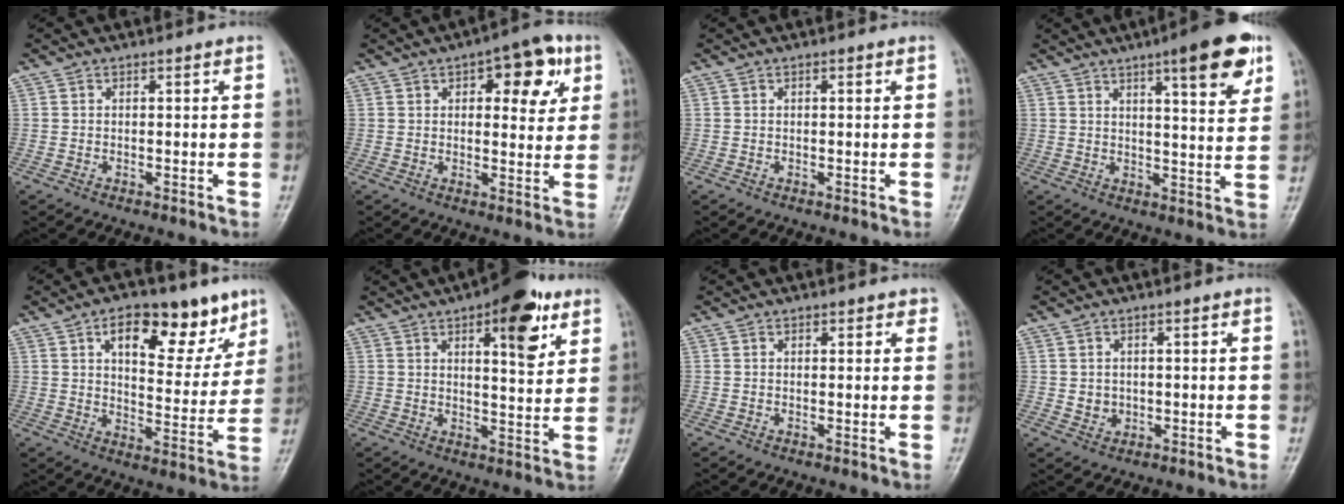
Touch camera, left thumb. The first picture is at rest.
{"total": 11.3, "force": [4.5, 5.3, 8.9], "torque": [-0.072, -0.008, 0.051]}
{"total": 0.5, "force": [0.2, 0.2, 0.4], "torque": [-0.005, 0.001, 0.003]}
{"total": 12.4, "force": [6.8, 2.7, 10.1], "torque": [-0.119, -0.029, 0.089]}
{"total": 16.5, "force": [9.1, 8.1, 11.1], "torque": [-0.104, -0.036, 0.137]}
{"total": 12.8, "force": [6.4, 4.8, 10.0], "torque": [-0.105, -0.026, 0.083]}
{"total": 1.5, "force": [1.0, 0.9, 0.6], "torque": [0.008, -0.003, 0.007]}
{"total": 2.6, "force": [0.1, 2.4, 1.0], "torque": [-0.007, 0.000, 0.008]}